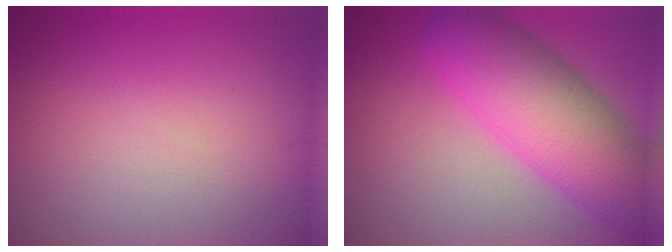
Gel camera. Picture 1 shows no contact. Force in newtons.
{"total": 9.4, "press": 9.4, "slide": 0.4}